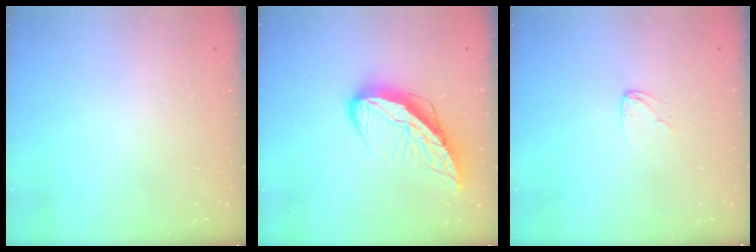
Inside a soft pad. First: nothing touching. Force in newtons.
{"total": 12.0, "press": 12.0, "slide": 1.2}
{"total": 3.7, "press": 3.7, "slide": 0.2}